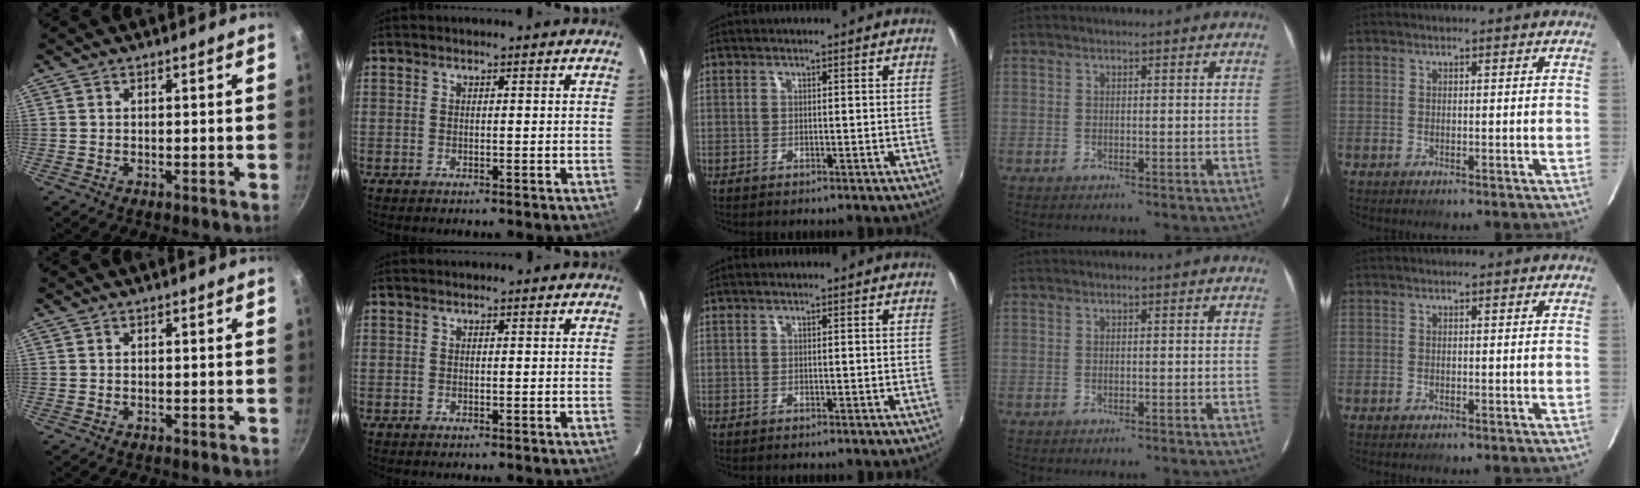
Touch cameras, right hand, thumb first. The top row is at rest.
{}